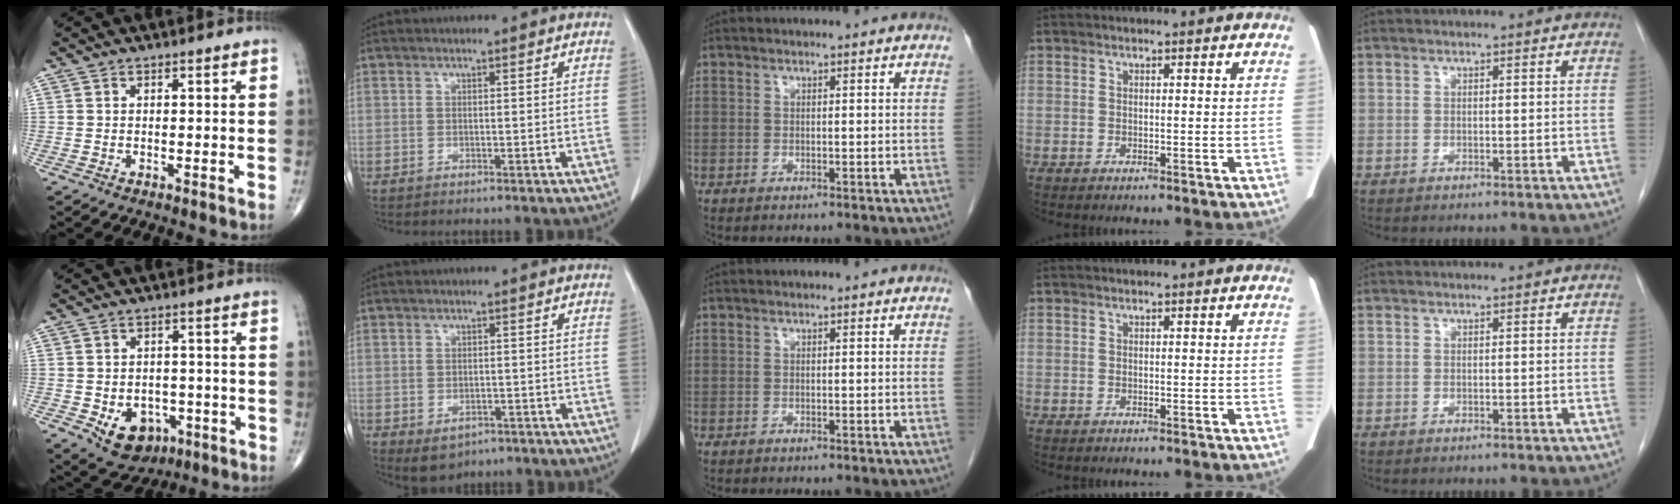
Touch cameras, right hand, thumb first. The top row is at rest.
{"thumb": {"total": 9.0, "force": [-3.3, 6.7, 4.9], "torque": [-0.050, 0.017, -0.036]}, "index": {"total": 3.7, "force": [-1.8, 2.6, 1.9], "torque": [-0.024, -0.003, -0.011]}}